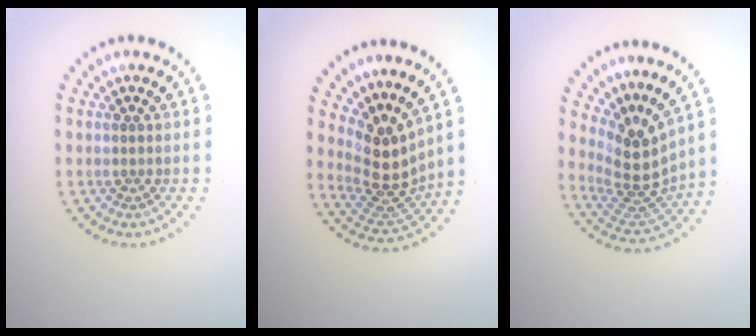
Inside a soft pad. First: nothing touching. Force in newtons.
{"total": 4.3, "press": 3.1, "slide": 3.0}
{"total": 4.0, "press": 2.8, "slide": 2.9}